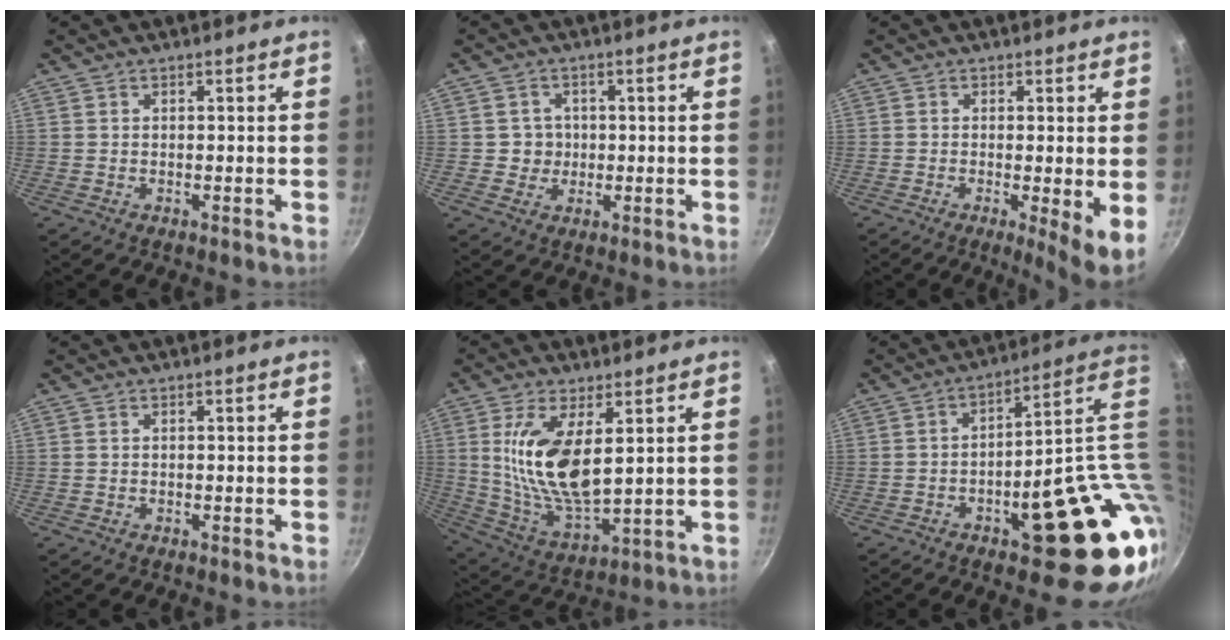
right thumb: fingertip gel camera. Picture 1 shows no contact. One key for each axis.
{"total": 3.9, "fx": 0.0, "fy": 3.8, "fz": 0.9, "tx": 0.013, "ty": 0.006, "tz": -0.002}
{"total": 6.5, "fx": -0.8, "fy": 0.8, "fz": 6.4, "tx": -0.089, "ty": -0.018, "tz": -0.011}
{"total": 0.0}
{"total": 15.5, "fx": 3.7, "fy": 6.8, "fz": 13.4, "tx": -0.256, "ty": -0.033, "tz": 0.080}
{"total": 24.2, "fx": -1.2, "fy": 8.9, "fz": 22.4, "tx": -0.241, "ty": 0.002, "tz": 0.003}